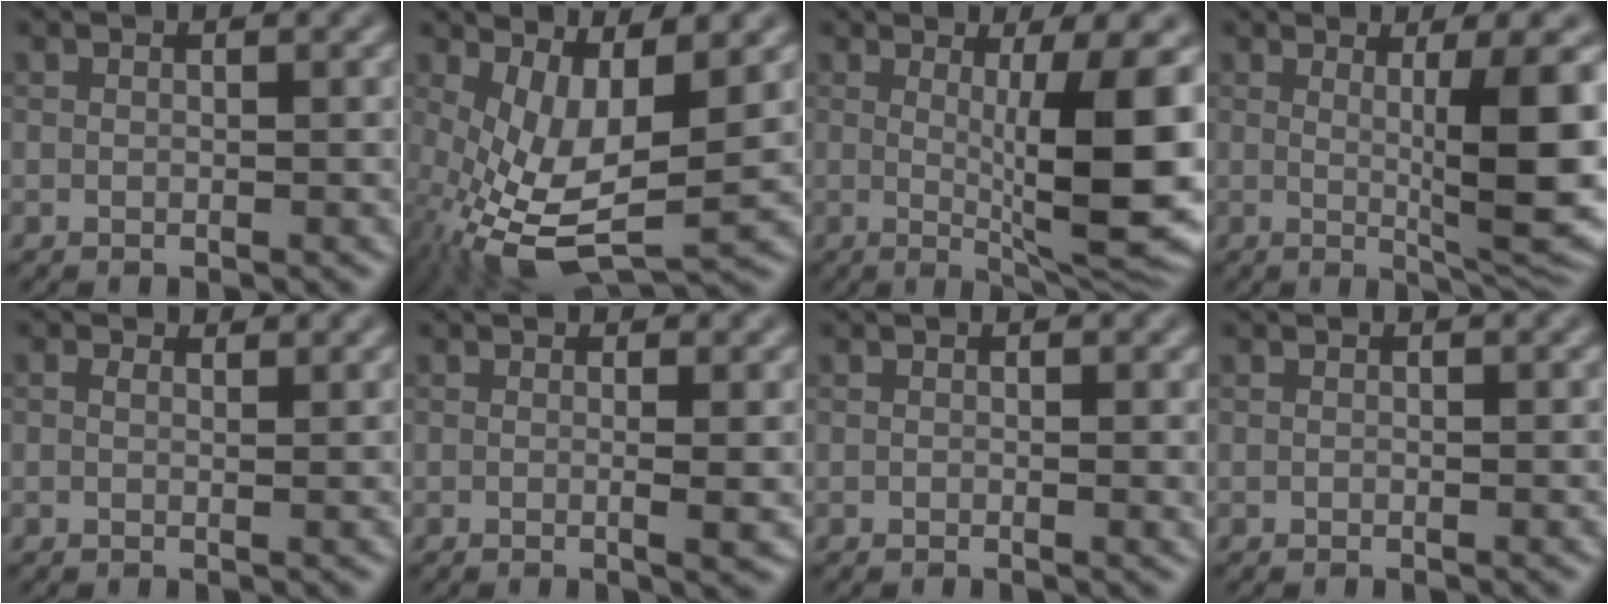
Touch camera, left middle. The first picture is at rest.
{"total": 8.1, "force": [-0.9, 3.0, 7.5], "torque": [-0.160, -0.012, -0.014]}
{"total": 9.8, "force": [0.6, 2.0, 9.6], "torque": [-0.130, -0.013, 0.016]}
{"total": 8.8, "force": [0.8, 1.6, 8.6], "torque": [-0.111, -0.010, 0.017]}
{"total": 1.7, "force": [1.2, 0.7, 1.0], "torque": [-0.016, -0.005, 0.009]}
{"total": 2.2, "force": [0.1, 0.7, 2.1], "torque": [-0.026, -0.002, -0.006]}
{"total": 0.6, "force": [0.1, 0.1, 0.6], "torque": [-0.004, -0.003, 0.000]}
{"total": 0.0}